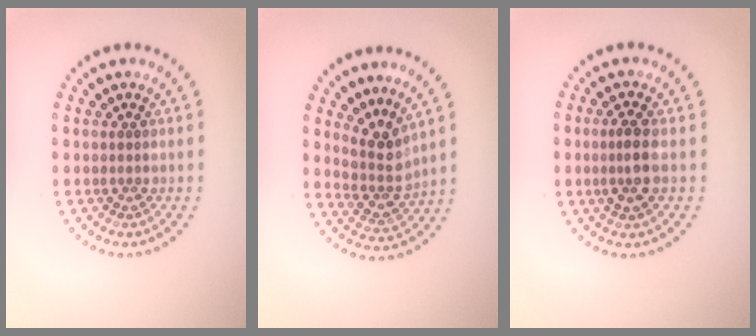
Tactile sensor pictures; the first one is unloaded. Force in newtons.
{"total": 3.1, "press": 2.4, "slide": 2.0}
{"total": 2.5, "press": 2.3, "slide": 1.0}